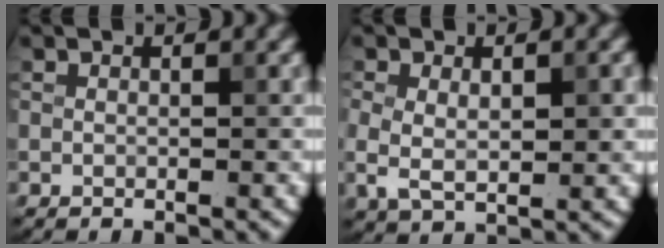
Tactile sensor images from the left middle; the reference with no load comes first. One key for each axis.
{"total": 4.5, "fx": 0.0, "fy": 2.5, "fz": 3.8, "tx": -0.075, "ty": -0.006, "tz": 0.001}